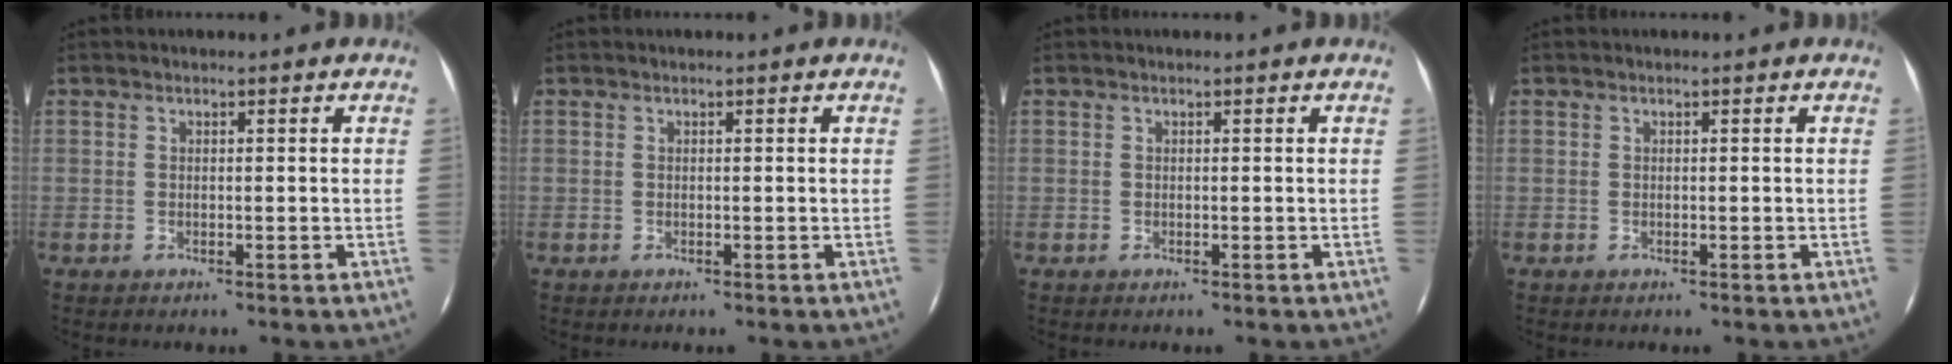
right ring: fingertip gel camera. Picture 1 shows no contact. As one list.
[{"total": 0.0}, {"total": 0.0}, {"total": 0.0}]